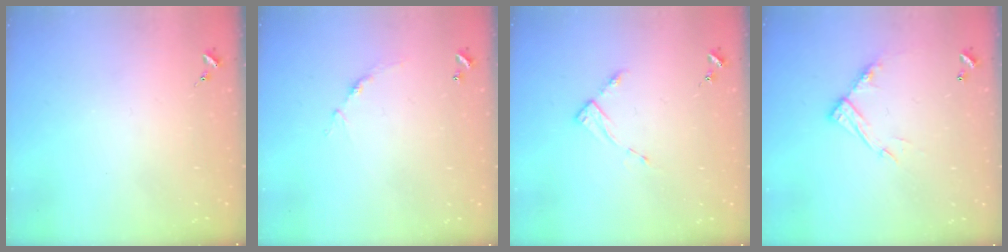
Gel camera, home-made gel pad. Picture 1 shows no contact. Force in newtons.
{"total": 5.1, "press": 5.1, "slide": 0.4}
{"total": 2.8, "press": 2.8, "slide": 0.4}
{"total": 11.5, "press": 11.4, "slide": 0.8}